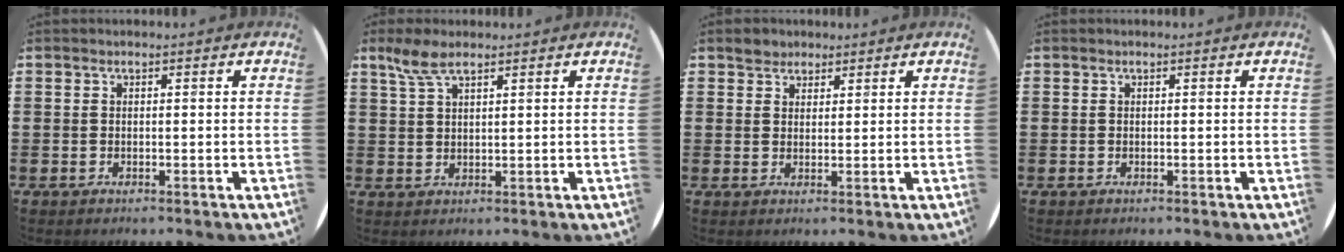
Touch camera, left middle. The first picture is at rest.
{"total": 4.0, "force": [2.8, 1.2, 2.6], "torque": [-0.058, 0.005, 0.052]}
{"total": 2.2, "force": [2.0, 1.1, -0.1], "torque": [0.005, 0.002, 0.038]}
{"total": 0.0}